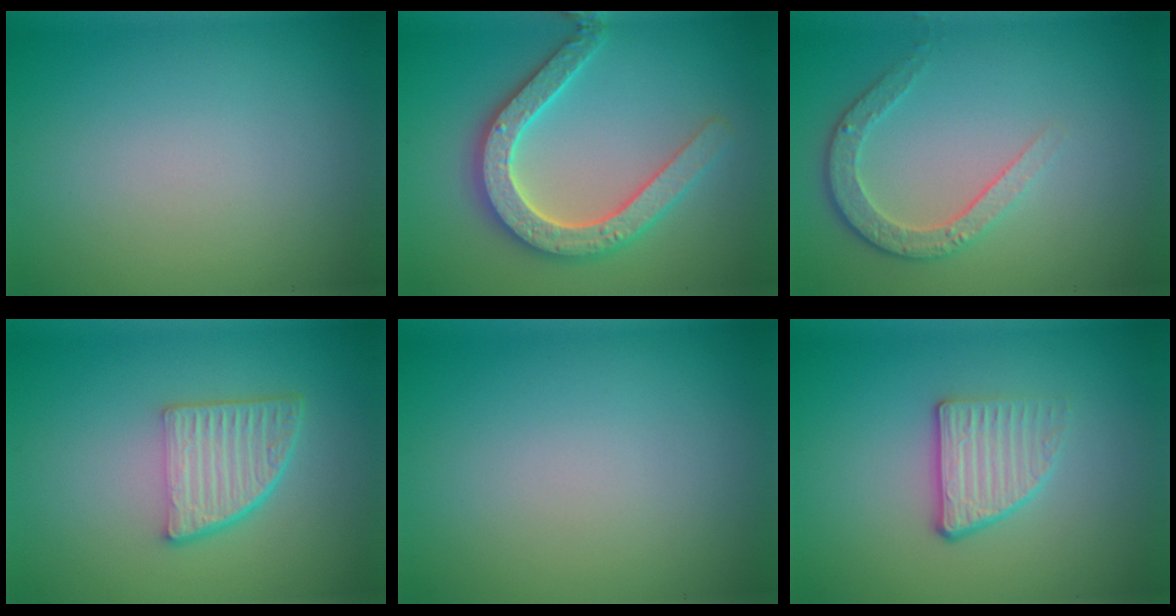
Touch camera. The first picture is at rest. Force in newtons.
{"total": 5.3, "press": 5.2, "slide": 1.0}
{"total": 3.4, "press": 2.7, "slide": 2.1}
{"total": 4.8, "press": 3.4, "slide": 3.5}
{"total": 0.0}
{"total": 2.9, "press": 2.5, "slide": 1.4}